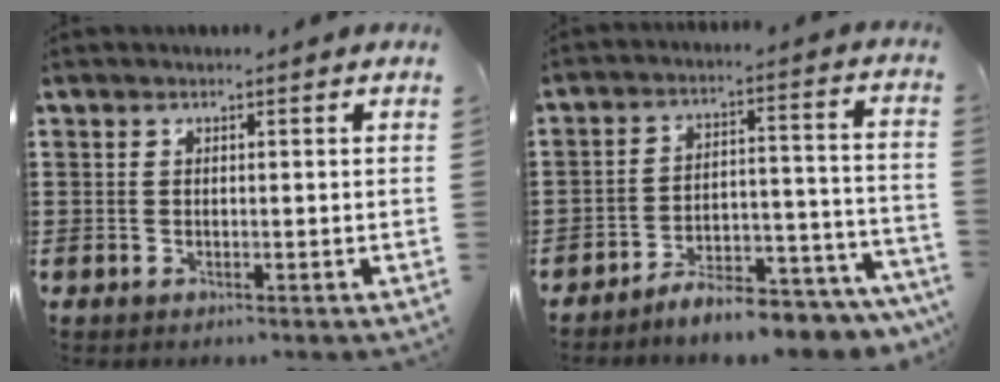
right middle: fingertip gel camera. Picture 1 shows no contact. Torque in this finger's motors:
{"motor_torque": [2.14, 0.00, 0.46, 0.10]}